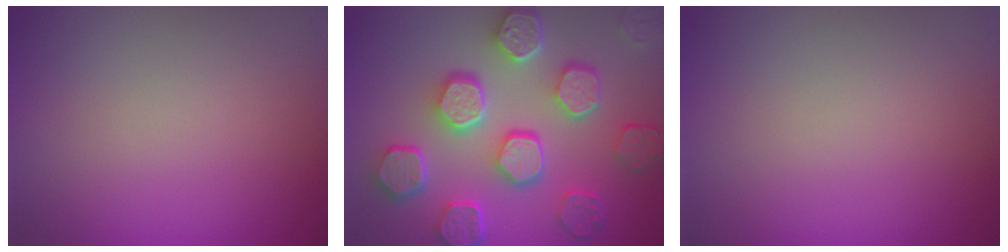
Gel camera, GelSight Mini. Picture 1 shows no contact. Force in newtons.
{"total": 8.1, "press": 6.5, "slide": 4.8}
{"total": 0.0}